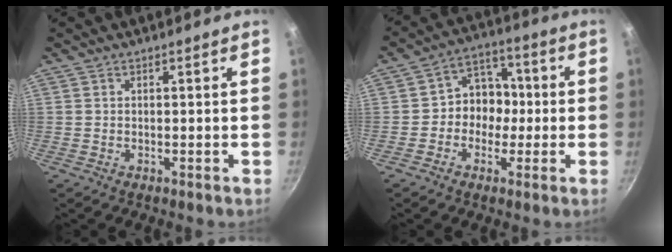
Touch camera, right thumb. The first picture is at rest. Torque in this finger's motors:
{"motor_torque": [0.06, 0.03, -0.19, 0.06, 0.08]}